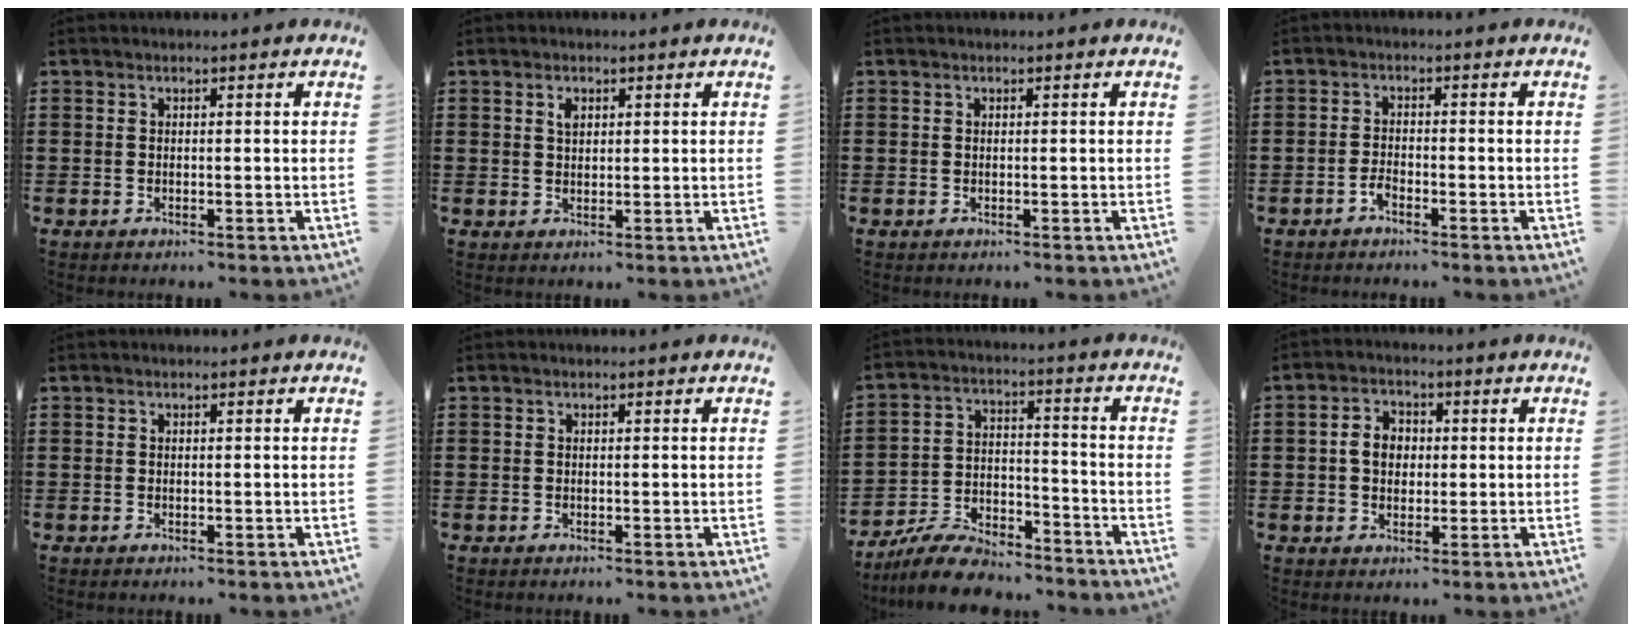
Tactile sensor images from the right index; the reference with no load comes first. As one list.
[{"total": 1.5, "force": [0.8, 0.7, 1.1], "torque": [-0.025, 0.002, 0.014]}, {"total": 0.0}, {"total": 1.8, "force": [-1.4, 0.6, 1.0], "torque": [-0.022, 0.001, -0.027]}, {"total": 0.0}, {"total": 0.0}, {"total": 8.2, "force": [-7.6, 1.8, 2.3], "torque": [-0.047, 0.020, -0.146]}, {"total": 4.1, "force": [0.1, 3.1, 2.6], "torque": [-0.061, 0.010, -0.001]}]